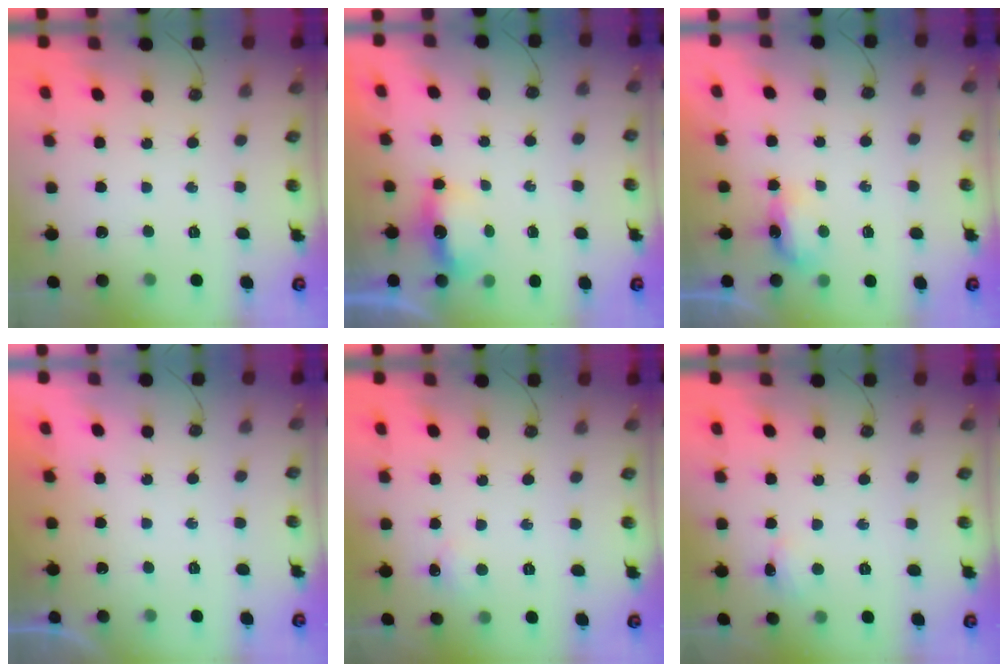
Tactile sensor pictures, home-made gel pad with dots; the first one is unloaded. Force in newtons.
{"total": 4.8, "press": 4.6, "slide": 1.3}
{"total": 7.1, "press": 5.4, "slide": 4.6}
{"total": 0.0}
{"total": 3.6, "press": 3.6, "slide": 0.5}
{"total": 2.9, "press": 2.8, "slide": 0.6}